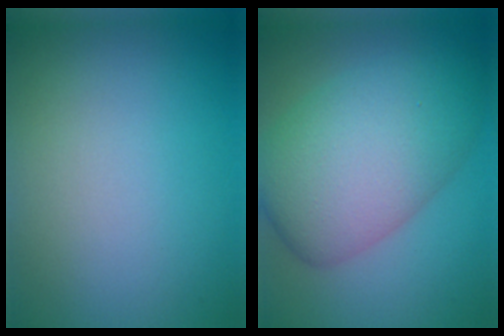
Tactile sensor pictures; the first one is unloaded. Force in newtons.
{"total": 9.8, "press": 9.8, "slide": 0.2}